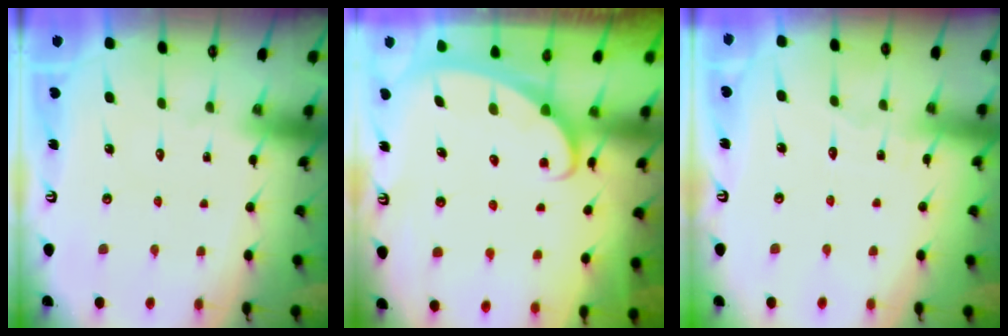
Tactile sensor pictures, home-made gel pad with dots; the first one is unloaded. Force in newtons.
{"total": 2.4, "press": 2.4, "slide": 0.4}
{"total": 3.9, "press": 3.8, "slide": 0.5}